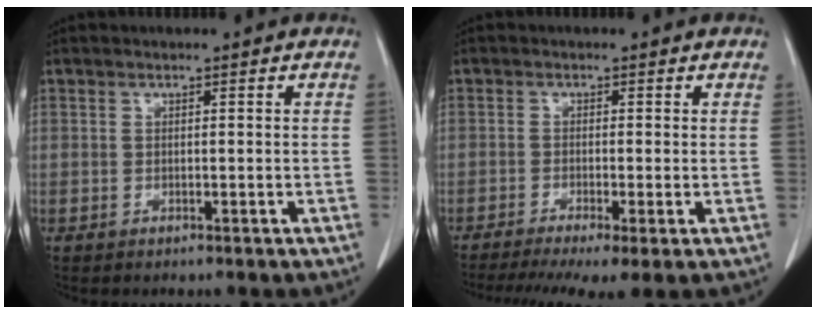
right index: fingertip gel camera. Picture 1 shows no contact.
{"total": 8.1, "force": [-5.3, 1.2, 6.0], "torque": [-0.094, -0.009, -0.086]}